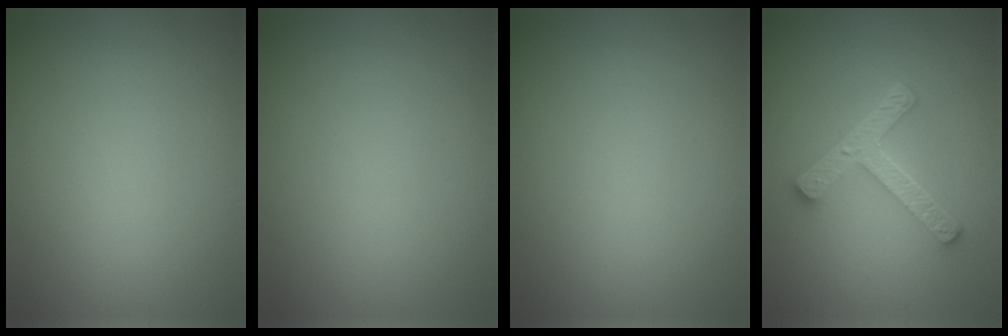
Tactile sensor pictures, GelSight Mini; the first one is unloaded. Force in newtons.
{"total": 0.0}
{"total": 0.0}
{"total": 4.8, "press": 3.7, "slide": 3.2}